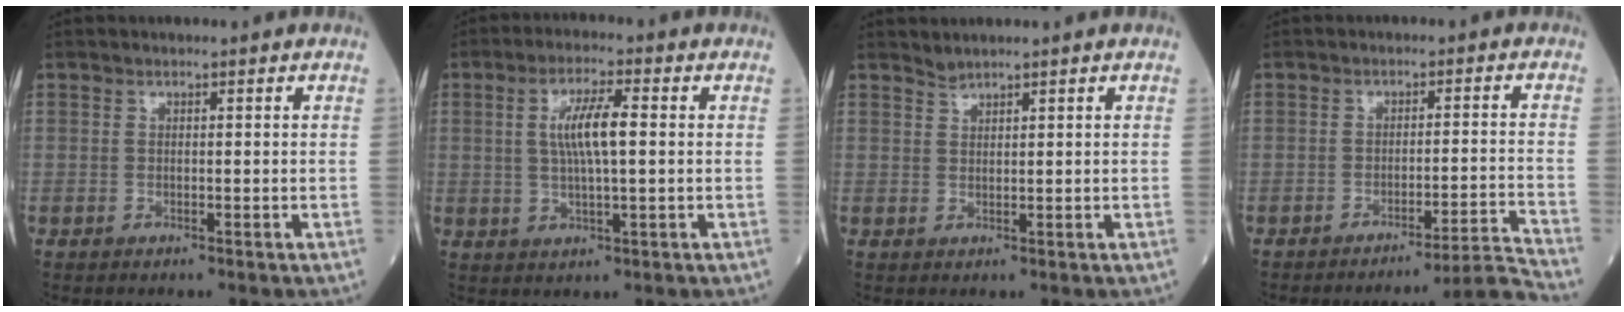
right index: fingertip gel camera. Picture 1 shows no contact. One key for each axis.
{"total": 6.8, "fx": 0.9, "fy": 1.0, "fz": 6.7, "tx": -0.130, "ty": 0.007, "tz": 0.017}
{"total": 1.2, "fx": 1.2, "fy": -0.2, "fz": 0.0, "tx": -0.001, "ty": 0.000, "tz": 0.025}
{"total": 9.3, "fx": -8.5, "fy": -3.7, "fz": 0.8, "tx": 0.013, "ty": 0.001, "tz": -0.120}